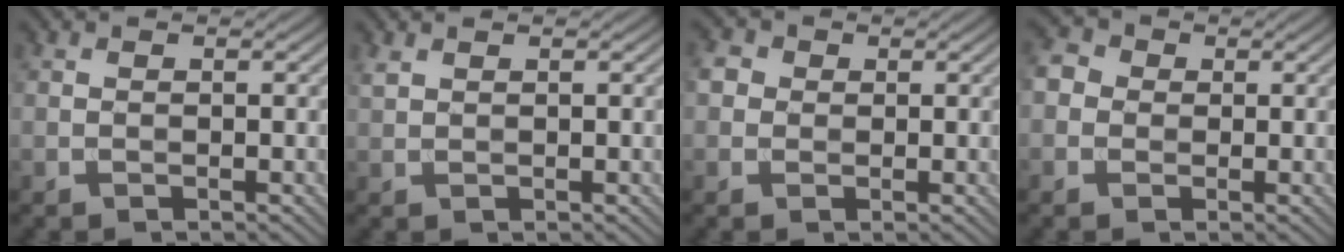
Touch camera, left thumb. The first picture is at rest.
{"total": 1.0, "force": [0.8, 0.3, 0.5], "torque": [-0.019, 0.000, 0.019]}
{"total": 2.9, "force": [0.4, 2.6, 1.0], "torque": [-0.033, 0.008, 0.000]}
{"total": 3.0, "force": [-0.1, 2.8, 1.0], "torque": [-0.030, 0.005, -0.009]}